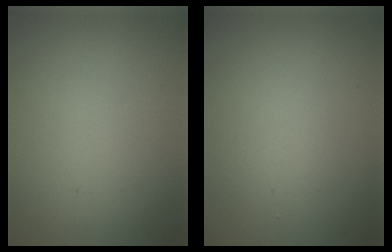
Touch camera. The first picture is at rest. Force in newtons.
{"total": 2.0, "press": 2.0, "slide": 0.1}